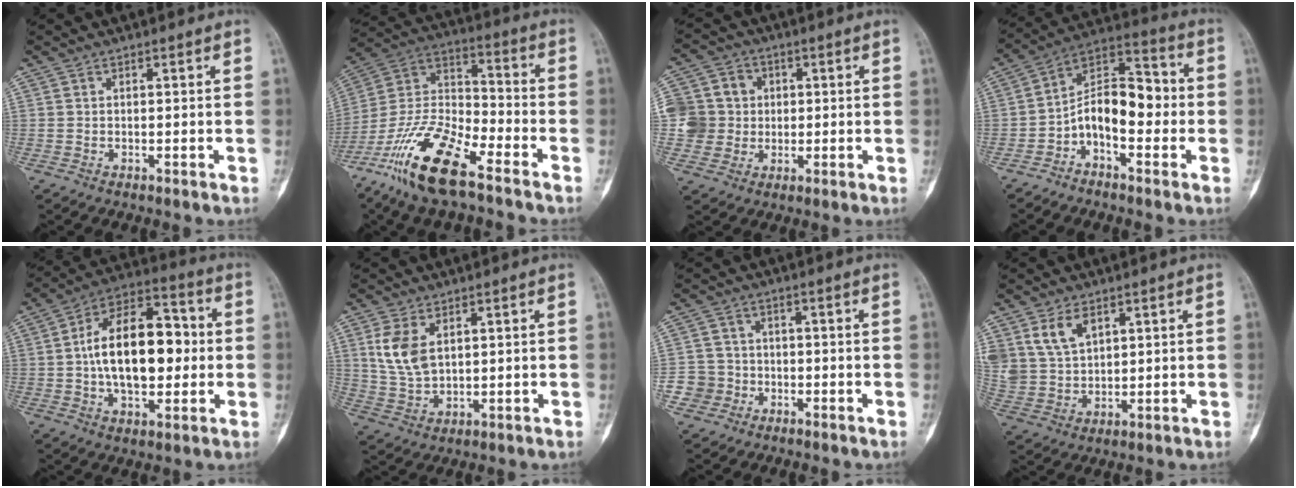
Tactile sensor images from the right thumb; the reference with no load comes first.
{"total": 18.2, "force": [-11.8, 5.4, 12.7], "torque": [-0.252, 0.058, -0.226]}
{"total": 10.4, "force": [0.8, 10.0, 3.0], "torque": [-0.034, 0.018, 0.016]}
{"total": 11.7, "force": [-2.8, 6.7, 9.2], "torque": [-0.128, 0.060, -0.061]}
{"total": 18.3, "force": [0.1, 10.3, 15.2], "torque": [-0.223, 0.031, -0.001]}
{"total": 8.1, "force": [2.7, 4.7, 5.9], "torque": [-0.117, -0.007, 0.066]}
{"total": 4.2, "force": [-1.4, 3.9, 0.0], "torque": [0.023, 0.016, -0.029]}
{"total": 8.5, "force": [4.4, 5.4, 4.9], "torque": [-0.086, -0.013, 0.101]}